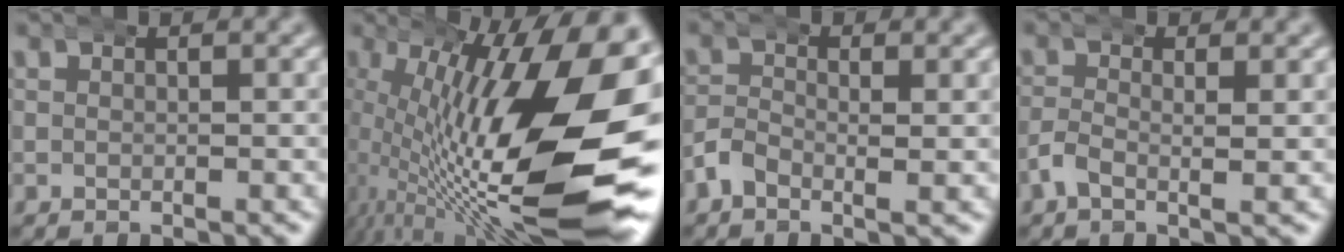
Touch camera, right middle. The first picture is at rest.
{"total": 20.3, "force": [-0.5, 7.5, 18.8], "torque": [-0.265, -0.001, 0.009]}
{"total": 1.7, "force": [-0.6, 0.8, 1.3], "torque": [-0.034, -0.007, -0.017]}
{"total": 1.8, "force": [-0.6, 0.7, 1.6], "torque": [-0.039, -0.009, -0.014]}